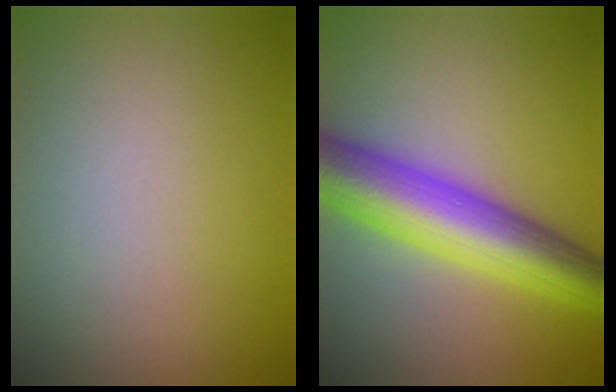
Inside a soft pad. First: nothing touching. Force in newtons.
{"total": 9.1, "press": 9.1, "slide": 0.2}